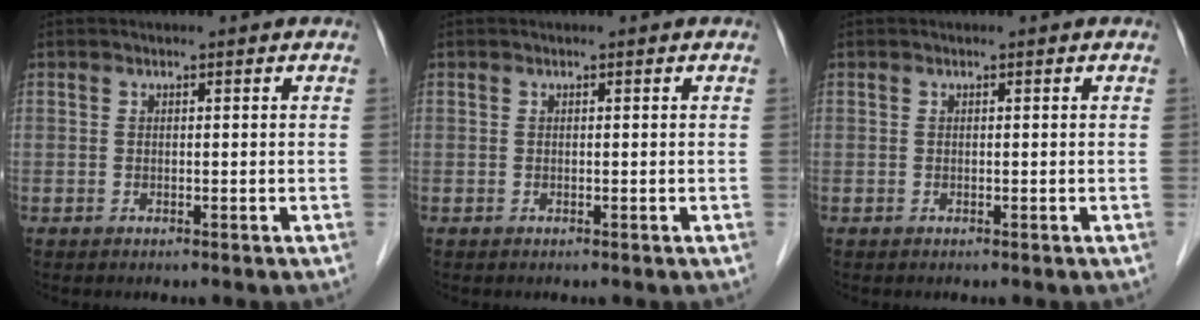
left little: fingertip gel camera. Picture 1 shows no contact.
{"total": 0.0}
{"total": 0.0}